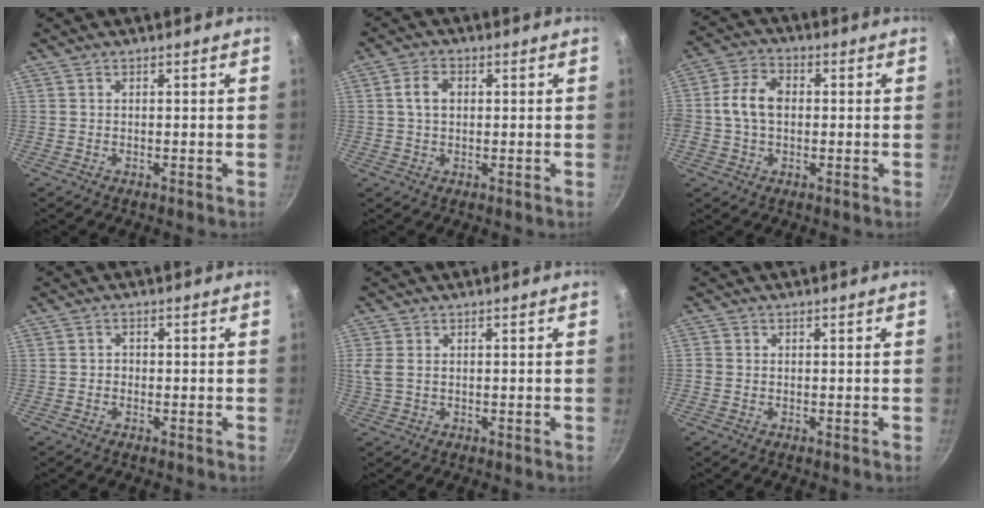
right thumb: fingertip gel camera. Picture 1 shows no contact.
{"total": 4.3, "force": [0.6, 3.0, 3.0], "torque": [-0.044, 0.009, 0.008]}
{"total": 8.4, "force": [0.1, 6.0, 5.9], "torque": [-0.102, 0.020, -0.010]}
{"total": 1.3, "force": [-0.3, 1.1, 0.5], "torque": [-0.005, 0.003, -0.008]}
{"total": 3.3, "force": [0.6, 2.2, 2.3], "torque": [-0.050, 0.001, 0.014]}
{"total": 1.1, "force": [-0.1, 1.0, 0.3], "torque": [-0.004, 0.004, -0.004]}